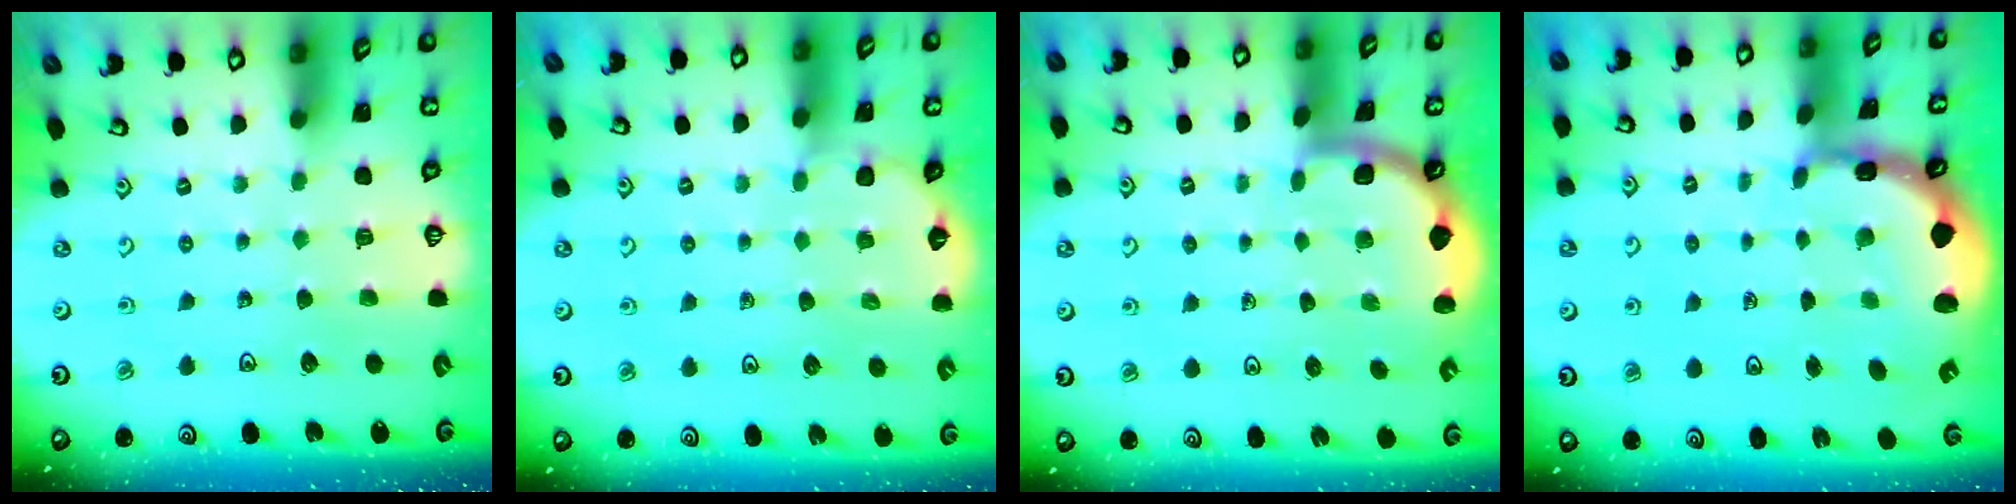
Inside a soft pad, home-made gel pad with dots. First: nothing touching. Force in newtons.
{"total": 3.0, "press": 2.9, "slide": 0.5}
{"total": 1.9, "press": 1.9, "slide": 0.0}
{"total": 2.2, "press": 2.0, "slide": 1.0}